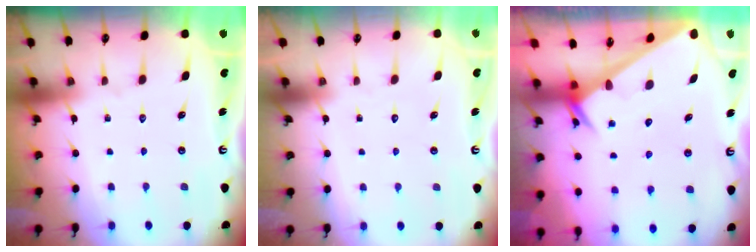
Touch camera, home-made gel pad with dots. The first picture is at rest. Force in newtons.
{"total": 1.6, "press": 1.6, "slide": 0.1}
{"total": 2.5, "press": 2.5, "slide": 0.1}